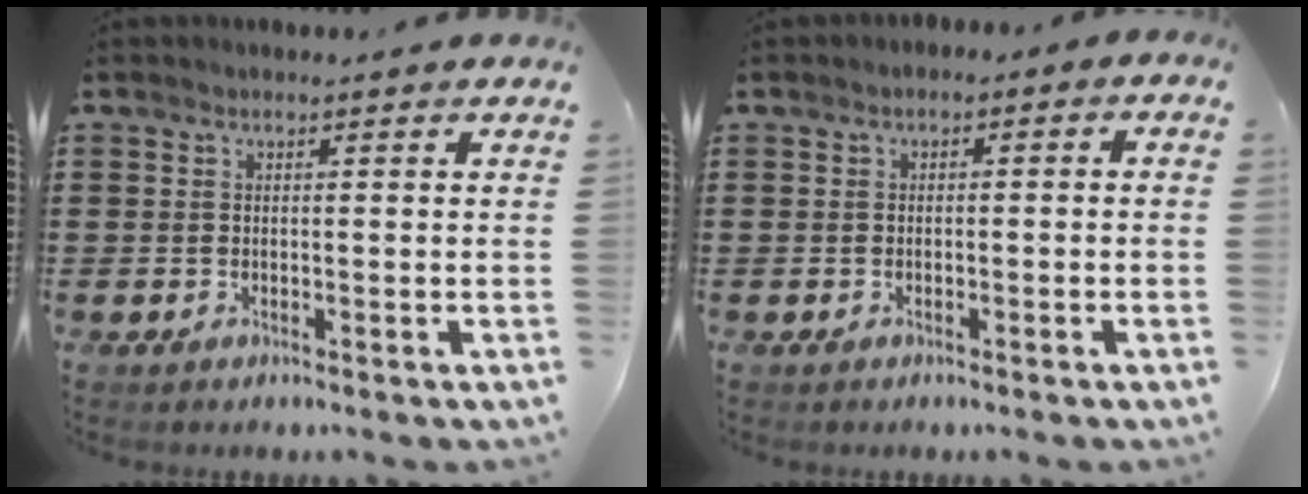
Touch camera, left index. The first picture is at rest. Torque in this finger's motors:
{"motor_torque": [1.87, -0.26, 0.44, 0.14]}